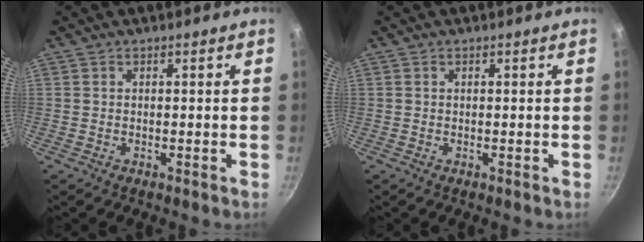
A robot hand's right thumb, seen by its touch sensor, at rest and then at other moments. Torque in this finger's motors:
{"motor_torque": [-0.38, 0.01, -0.09, 0.01, 0.03]}